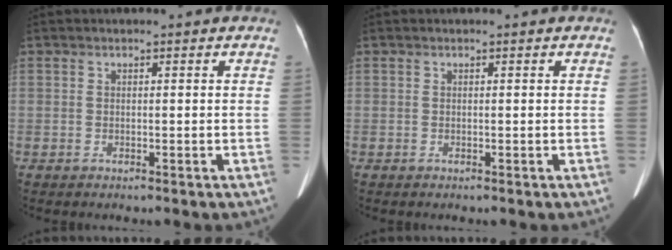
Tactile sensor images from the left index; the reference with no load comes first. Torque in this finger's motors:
{"motor_torque": [0.00, 0.00, 0.00, 0.01]}